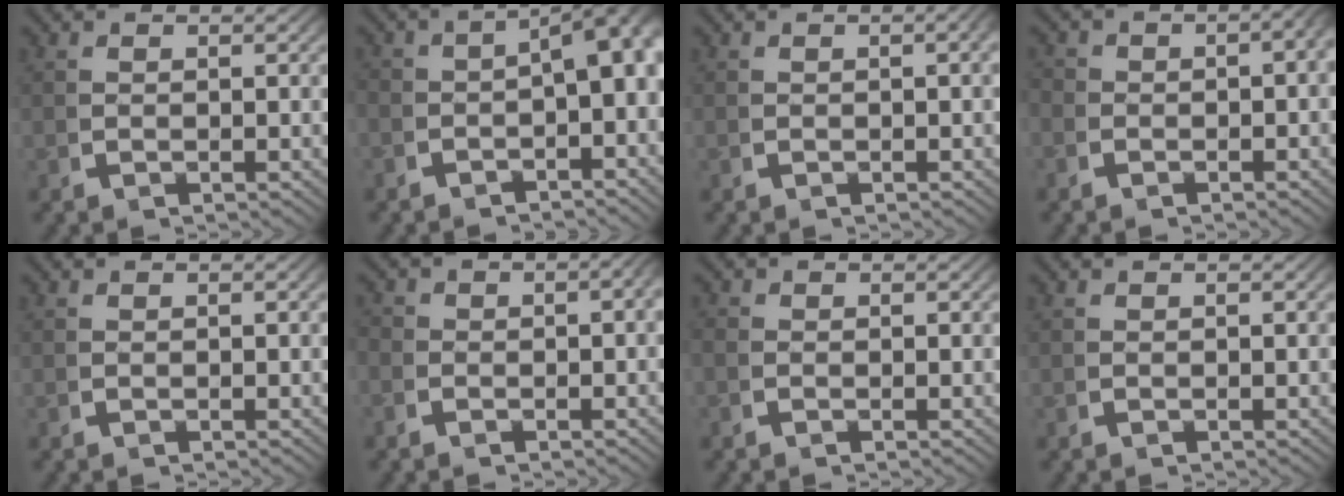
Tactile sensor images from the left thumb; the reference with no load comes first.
{"total": 5.8, "force": [-1.1, 3.1, 4.7], "torque": [-0.058, -0.011, -0.016]}
{"total": 1.0, "force": [-0.2, 0.3, 1.0], "torque": [-0.012, 0.004, -0.005]}
{"total": 3.1, "force": [-0.8, 2.1, 2.2], "torque": [-0.027, -0.001, -0.020]}
{"total": 0.0}
{"total": 2.2, "force": [-0.8, 1.6, 1.4], "torque": [-0.017, -0.003, -0.020]}
{"total": 0.6, "force": [-0.3, 0.5, 0.2], "torque": [-0.007, -0.005, -0.007]}
{"total": 0.0}